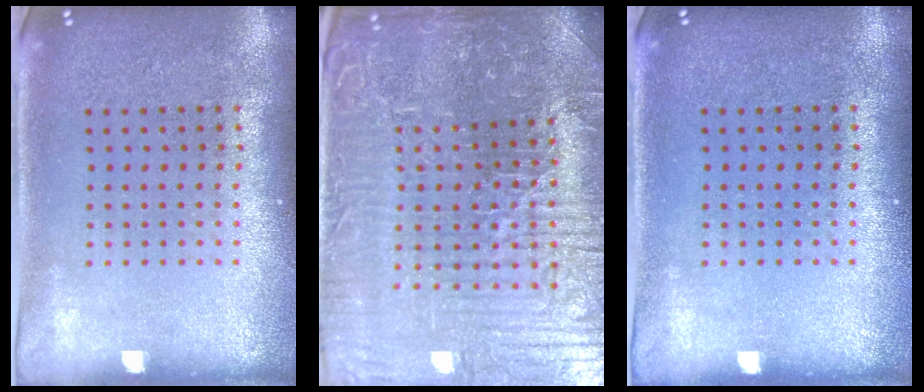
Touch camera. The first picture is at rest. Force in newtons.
{"total": 5.9, "press": 5.7, "slide": 1.8}
{"total": 0.0}